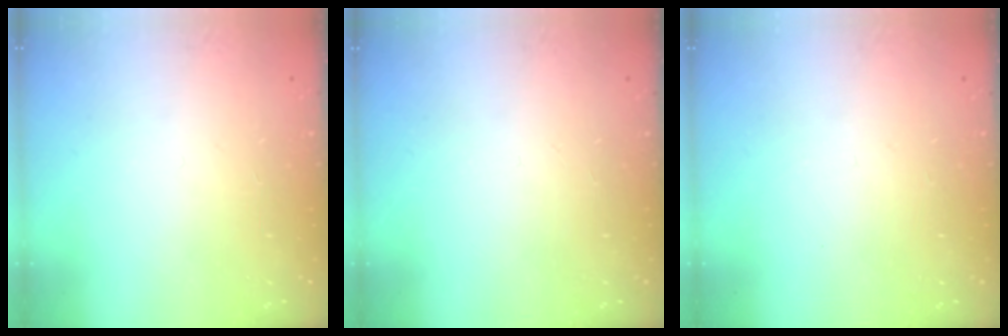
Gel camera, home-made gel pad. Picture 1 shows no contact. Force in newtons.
{"total": 0.0}
{"total": 0.0}